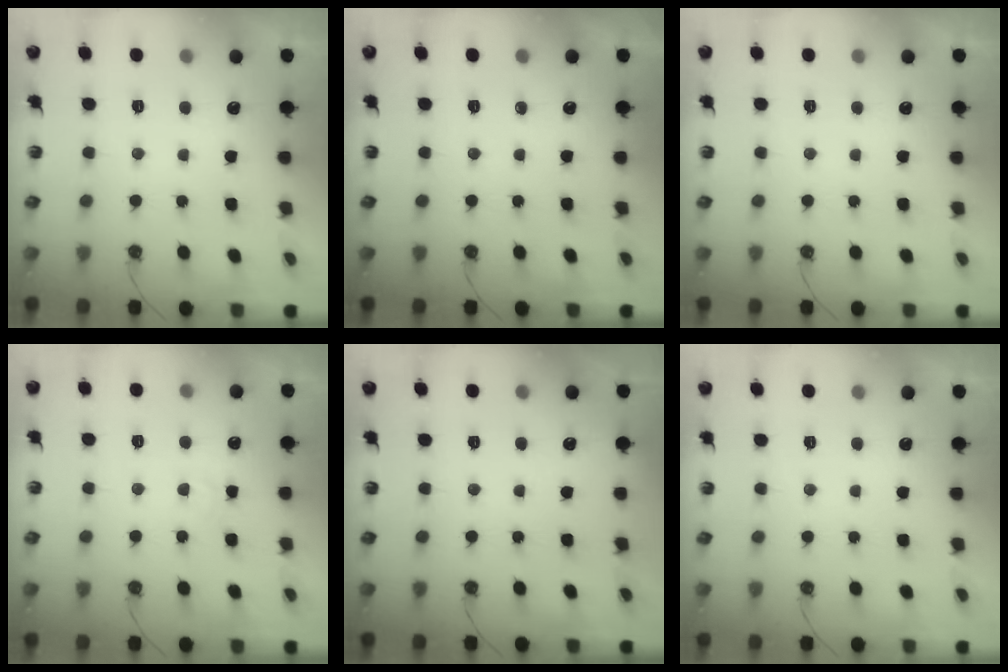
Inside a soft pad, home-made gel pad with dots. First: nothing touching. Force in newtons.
{"total": 0.0}
{"total": 0.0}
{"total": 5.3, "press": 5.3, "slide": 0.5}
{"total": 0.0}
{"total": 0.0}